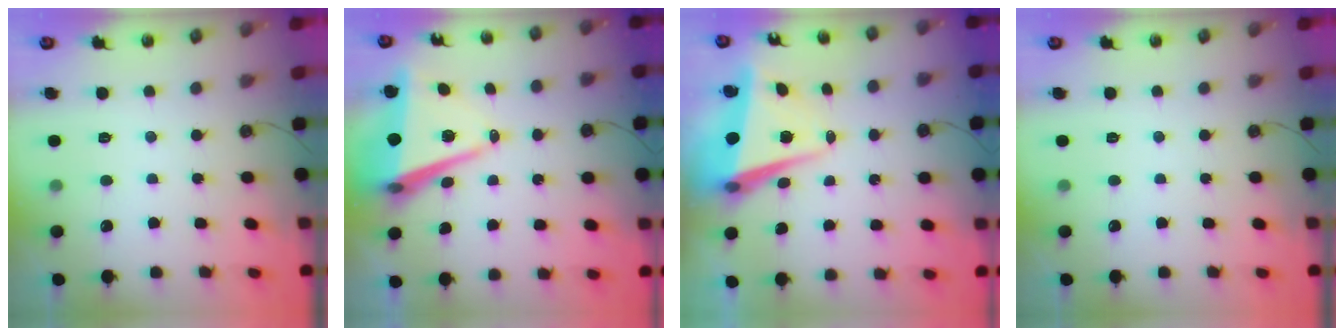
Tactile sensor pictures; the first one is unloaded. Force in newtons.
{"total": 9.5, "press": 8.6, "slide": 4.2}
{"total": 6.6, "press": 6.3, "slide": 1.8}
{"total": 0.0}